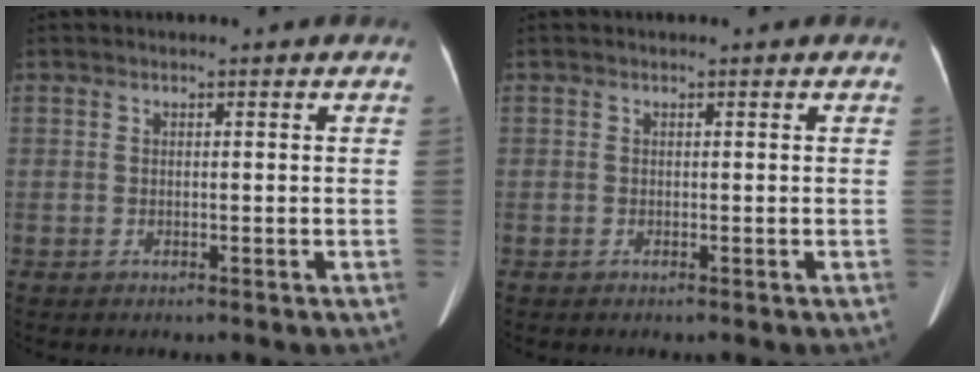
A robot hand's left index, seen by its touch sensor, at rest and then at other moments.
{"total": 0.0}